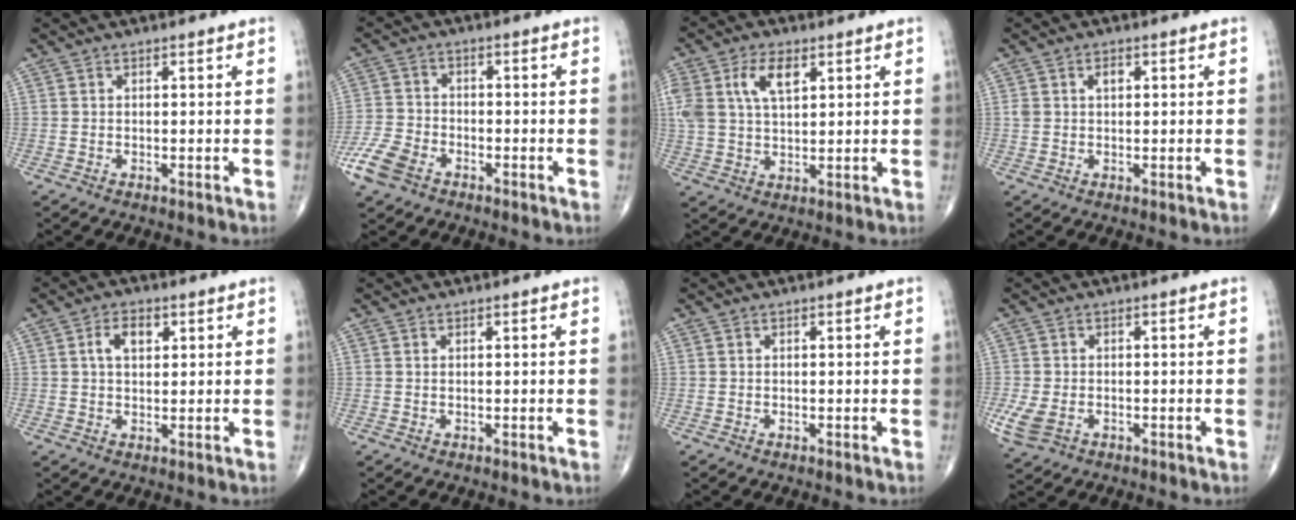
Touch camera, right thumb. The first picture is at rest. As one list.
[{"total": 7.4, "force": [-4.3, 4.5, 4.0], "torque": [-0.091, 0.012, -0.088]}, {"total": 10.1, "force": [3.9, 5.6, 7.5], "torque": [-0.157, 0.001, 0.078]}, {"total": 2.4, "force": [0.8, 1.6, 1.7], "torque": [-0.027, 0.006, 0.015]}, {"total": 4.8, "force": [1.6, 2.9, 3.5], "torque": [-0.054, 0.003, 0.025]}, {"total": 0.0}, {"total": 0.0}, {"total": 5.1, "force": [-1.5, 3.5, 3.5], "torque": [-0.086, -0.002, -0.023]}]